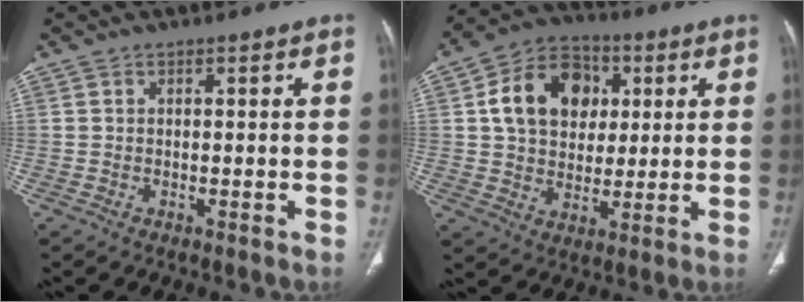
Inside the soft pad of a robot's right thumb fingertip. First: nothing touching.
{"total": 15.1, "force": [3.6, 11.6, 9.0], "torque": [-0.121, 0.006, 0.057]}